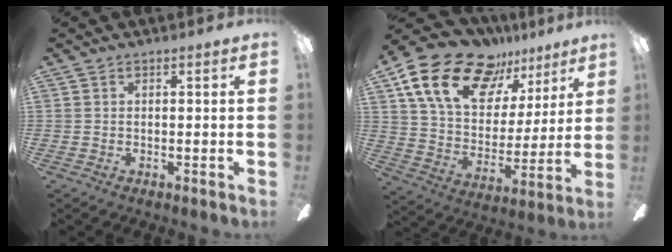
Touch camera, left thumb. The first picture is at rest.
{"total": 22.0, "force": [14.2, 12.3, 11.4], "torque": [-0.201, -0.076, 0.258]}